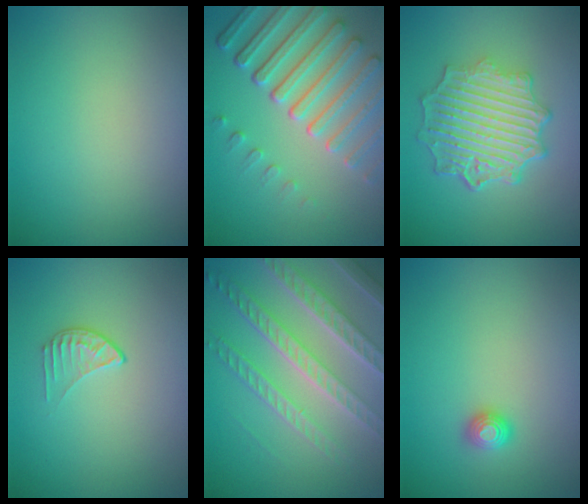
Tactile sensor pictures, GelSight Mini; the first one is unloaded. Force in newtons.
{"total": 7.2, "press": 5.6, "slide": 4.6}
{"total": 6.4, "press": 5.3, "slide": 3.6}
{"total": 1.4, "press": 0.9, "slide": 1.1}
{"total": 6.4, "press": 5.2, "slide": 3.9}
{"total": 1.1, "press": 1.1, "slide": 0.2}